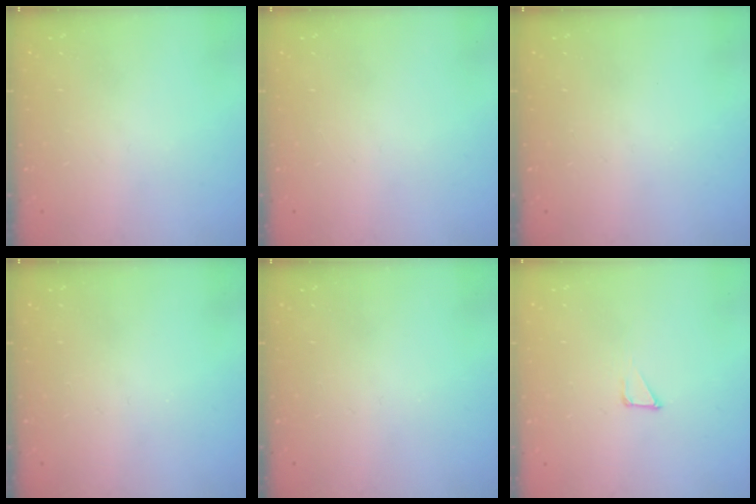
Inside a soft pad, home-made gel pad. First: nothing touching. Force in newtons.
{"total": 0.0}
{"total": 0.0}
{"total": 0.0}
{"total": 0.0}
{"total": 1.2, "press": 1.2, "slide": 0.0}